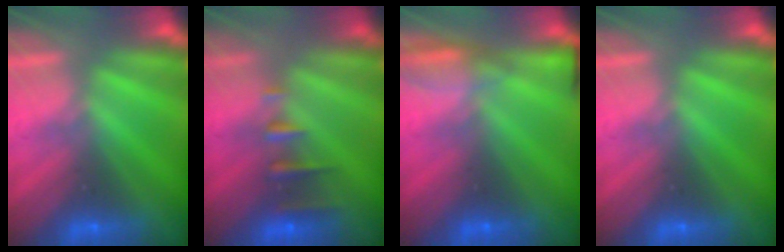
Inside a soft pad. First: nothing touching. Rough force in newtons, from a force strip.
{"total": 2.3}
{"total": 5.0}
{"total": 0.0}